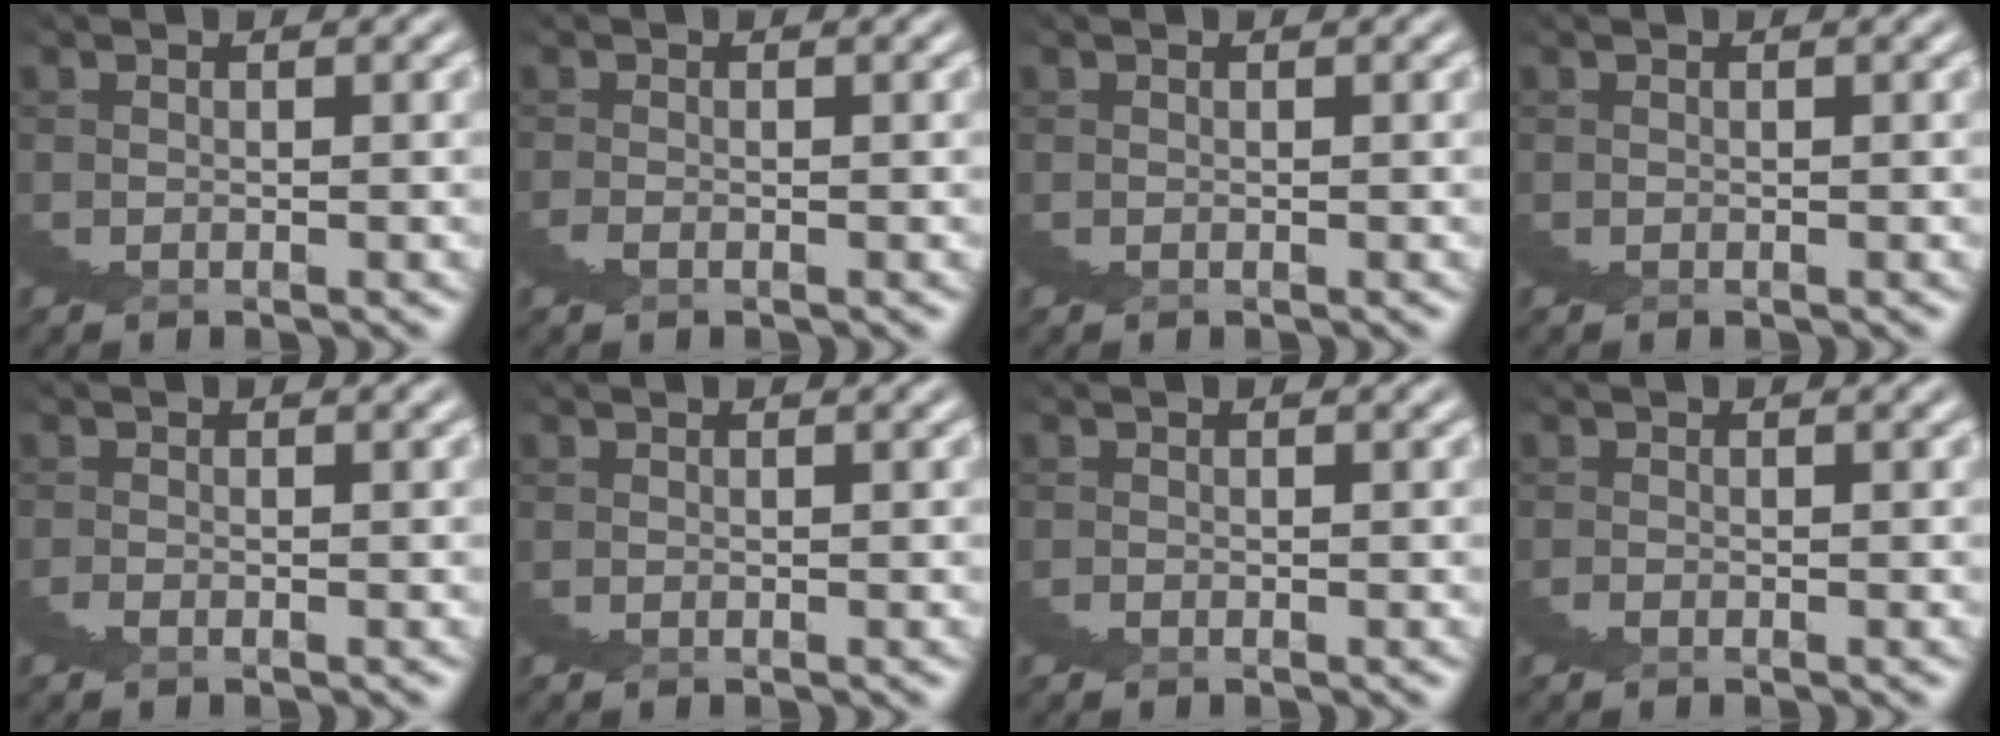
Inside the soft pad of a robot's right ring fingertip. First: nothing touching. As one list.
[{"total": 2.1, "force": [-1.2, -1.2, -1.2], "torque": [0.019, -0.003, -0.017]}, {"total": 0.0}, {"total": 0.0}, {"total": 1.8, "force": [-1.1, -0.9, -1.0], "torque": [0.017, 0.001, -0.017]}, {"total": 0.0}, {"total": 1.0, "force": [-0.6, -0.4, -0.7], "torque": [0.012, 0.000, -0.009]}, {"total": 1.4, "force": [-0.8, -0.7, -0.9], "torque": [0.016, 0.001, -0.014]}]